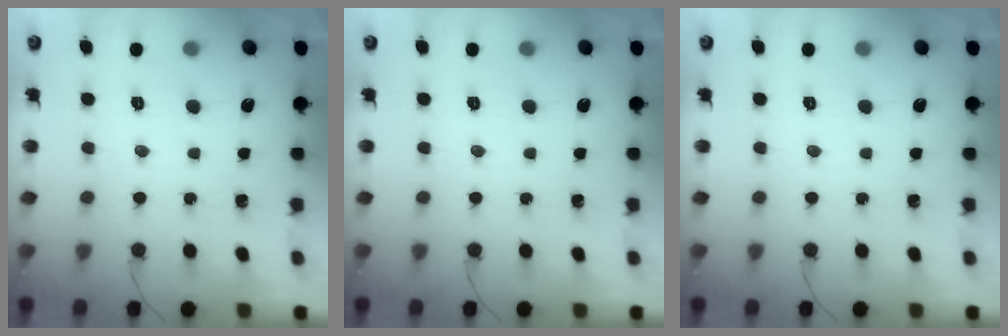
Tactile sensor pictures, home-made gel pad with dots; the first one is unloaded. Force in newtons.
{"total": 0.0}
{"total": 0.0}